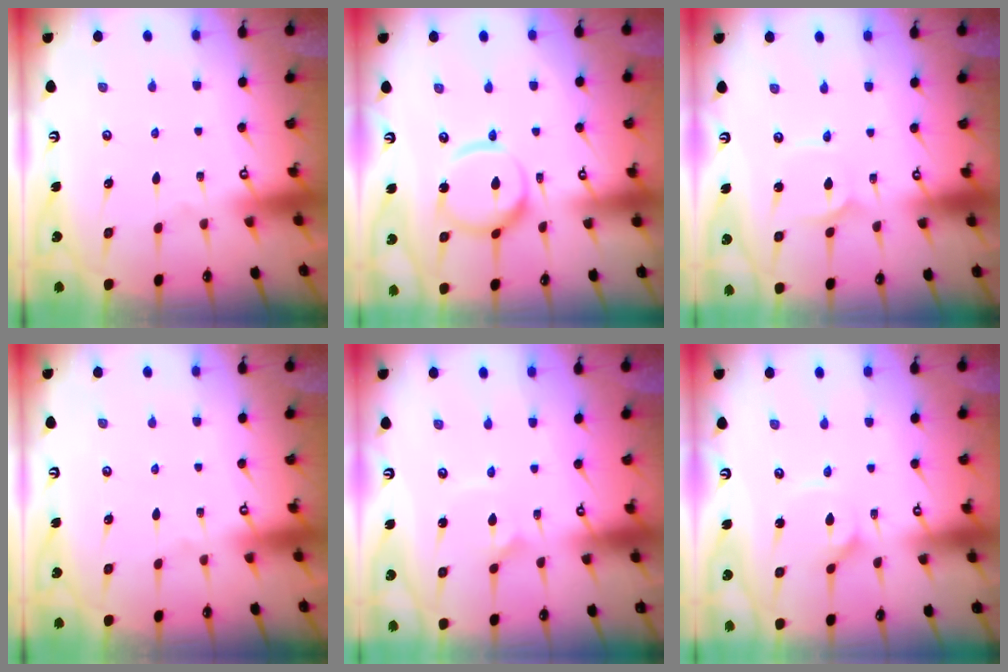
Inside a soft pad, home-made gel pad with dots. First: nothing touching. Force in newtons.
{"total": 12.6, "press": 12.5, "slide": 1.3}
{"total": 1.6, "press": 1.6, "slide": 0.0}
{"total": 0.0}
{"total": 2.9, "press": 2.9, "slide": 0.4}
{"total": 2.8, "press": 2.8, "slide": 0.3}